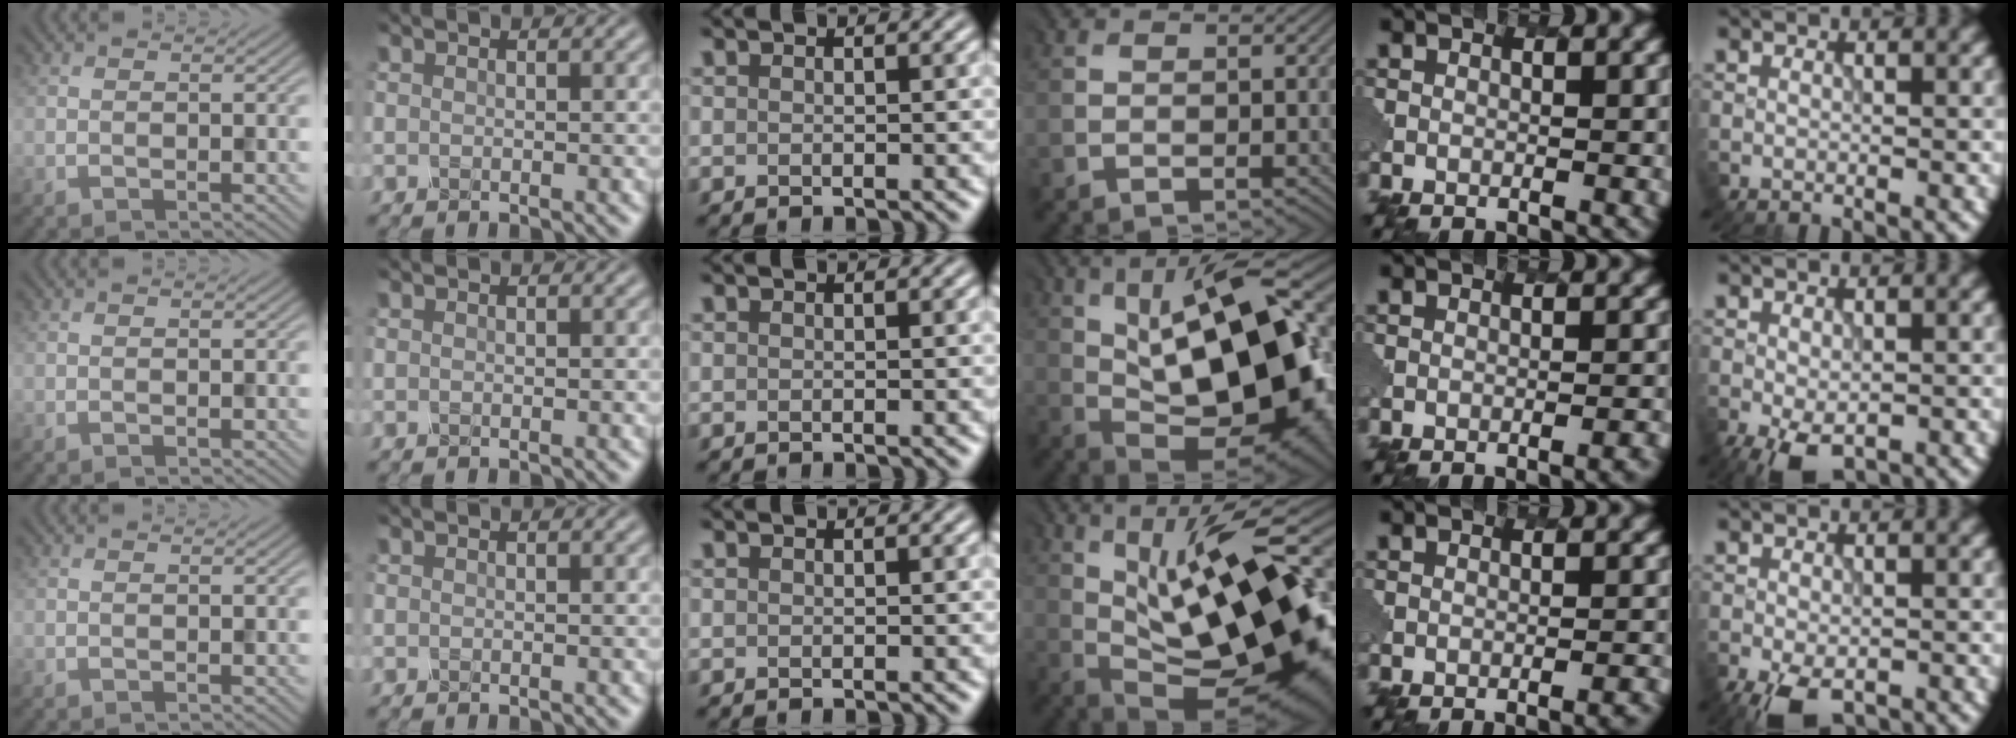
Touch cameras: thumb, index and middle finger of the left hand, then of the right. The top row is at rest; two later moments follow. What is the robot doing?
{"motion": "dispense", "object": "toothpaste"}